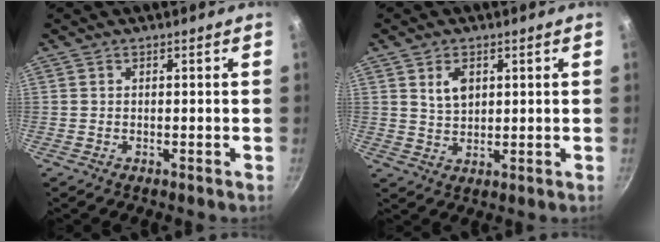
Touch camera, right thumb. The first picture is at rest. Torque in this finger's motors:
{"motor_torque": [-0.46, 0.64, -0.14, 0.15, -0.03]}